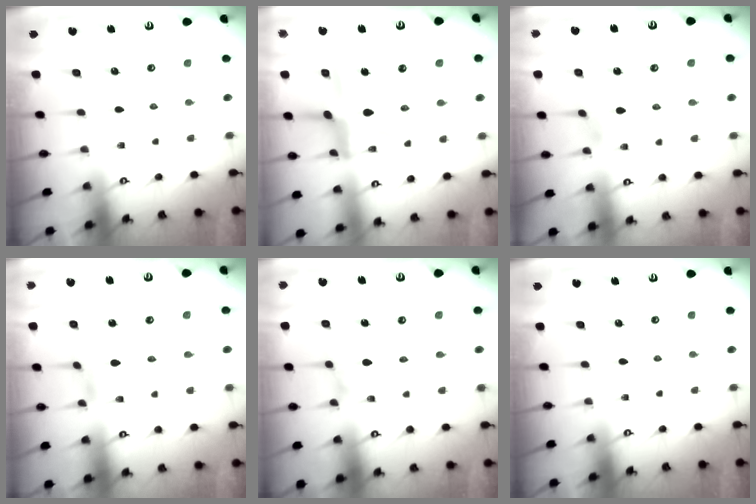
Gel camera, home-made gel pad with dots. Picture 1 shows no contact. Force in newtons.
{"total": 13.3, "press": 13.3, "slide": 1.3}
{"total": 0.0}
{"total": 0.0}
{"total": 0.8, "press": 0.7, "slide": 0.1}
{"total": 0.0}